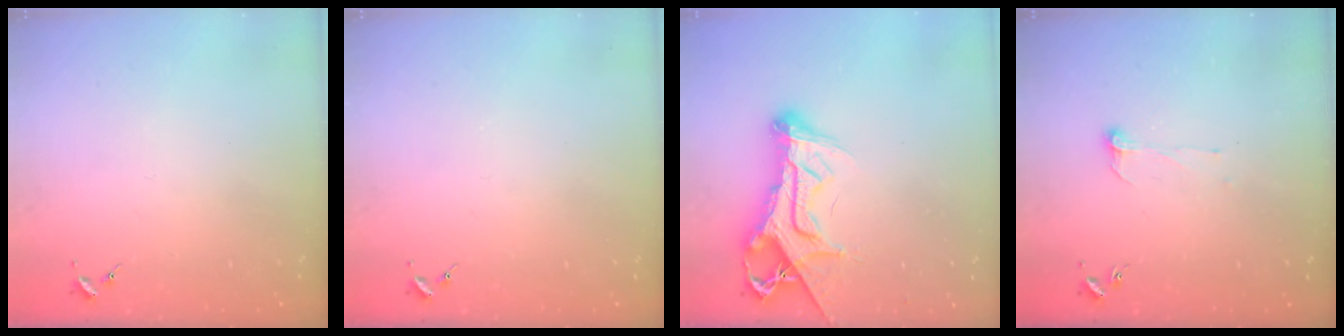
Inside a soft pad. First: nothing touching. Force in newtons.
{"total": 0.0}
{"total": 15.8, "press": 15.7, "slide": 1.5}
{"total": 6.0, "press": 6.0, "slide": 0.5}